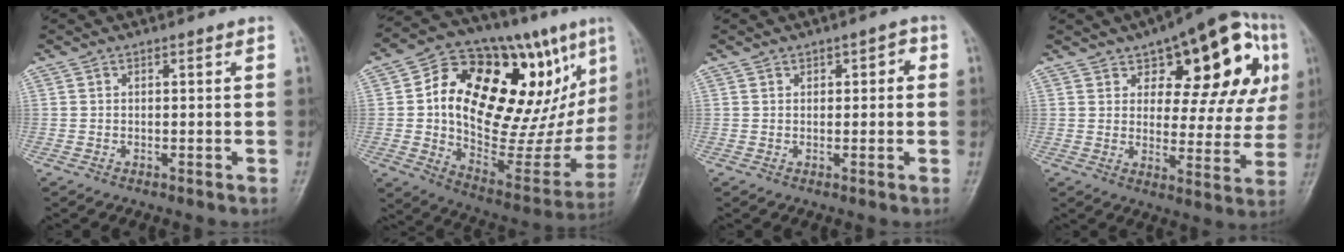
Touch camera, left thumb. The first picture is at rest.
{"total": 34.2, "force": [9.9, 15.5, 28.8], "torque": [-0.387, 0.014, 0.171]}
{"total": 2.7, "force": [0.8, 1.6, 2.0], "torque": [-0.009, 0.003, 0.006]}
{"total": 22.4, "force": [9.2, 10.3, 17.7], "torque": [-0.184, -0.002, 0.126]}